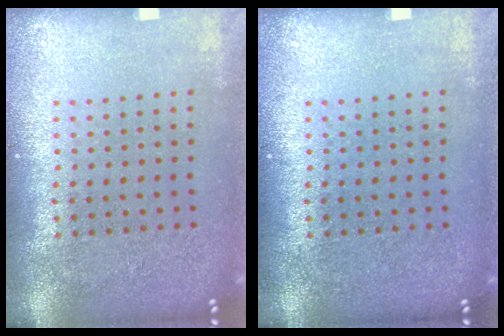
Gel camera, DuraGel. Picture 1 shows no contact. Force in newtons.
{"total": 0.0}